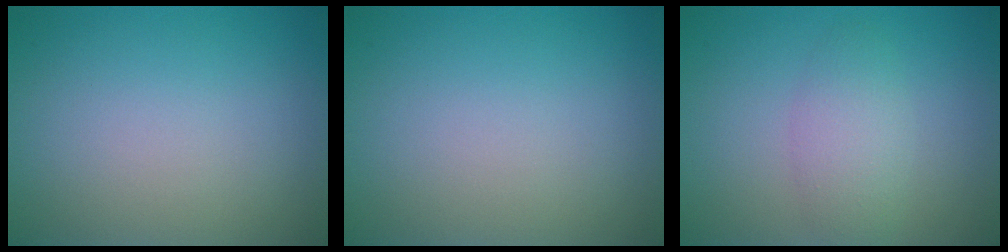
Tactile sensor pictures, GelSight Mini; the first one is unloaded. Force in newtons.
{"total": 0.0}
{"total": 2.8, "press": 2.8, "slide": 0.1}